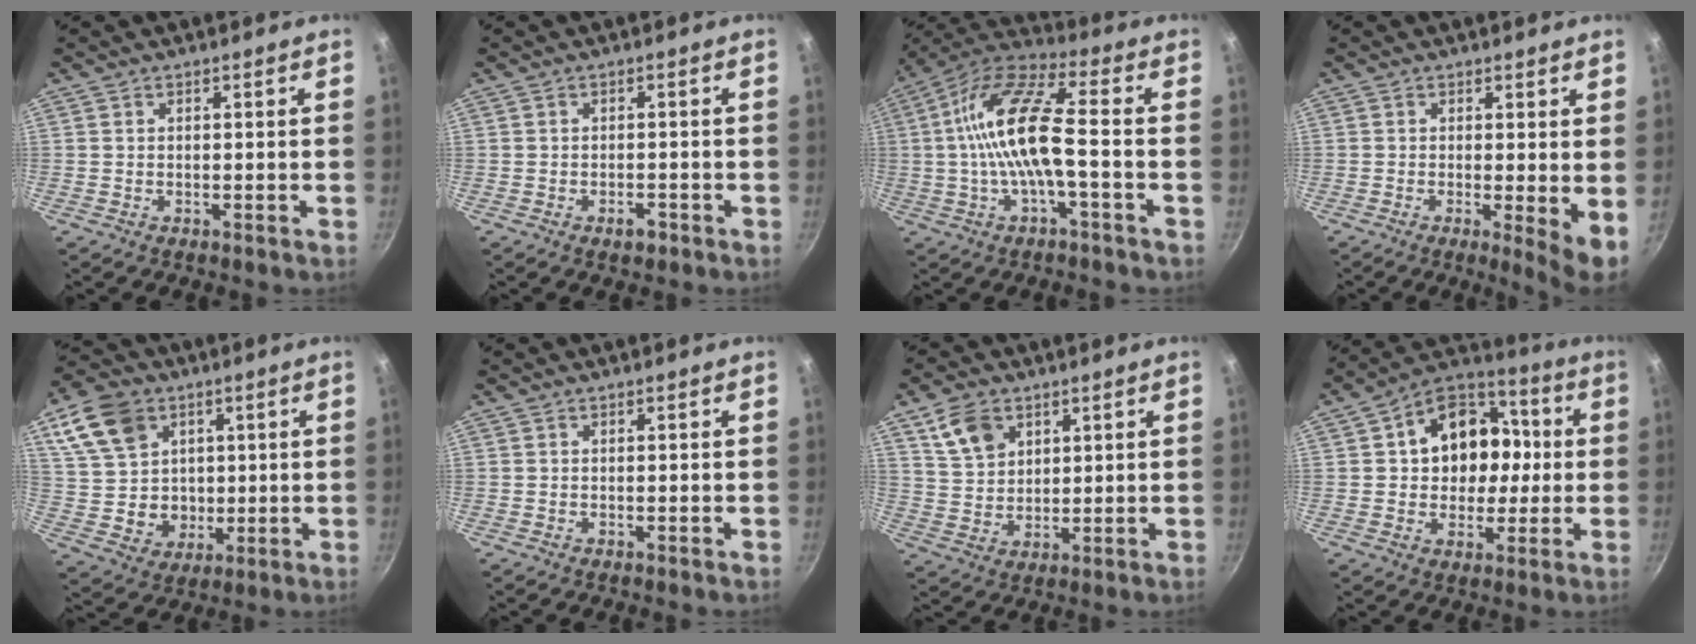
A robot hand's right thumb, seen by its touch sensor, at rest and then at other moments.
{"total": 2.3, "force": [-1.3, 1.2, 1.4], "torque": [-0.014, 0.013, -0.018]}
{"total": 14.7, "force": [-1.4, 4.3, 14.0], "torque": [-0.271, 0.036, -0.041]}
{"total": 5.5, "force": [-0.1, 0.9, 5.4], "torque": [-0.077, -0.022, -0.003]}
{"total": 16.3, "force": [5.8, 13.0, 7.9], "torque": [-0.129, -0.005, 0.122]}
{"total": 0.0}
{"total": 8.4, "force": [4.3, 5.8, 4.3], "torque": [-0.058, -0.014, 0.089]}
{"total": 16.6, "force": [1.7, 13.2, 9.9], "torque": [-0.116, 0.030, 0.019]}